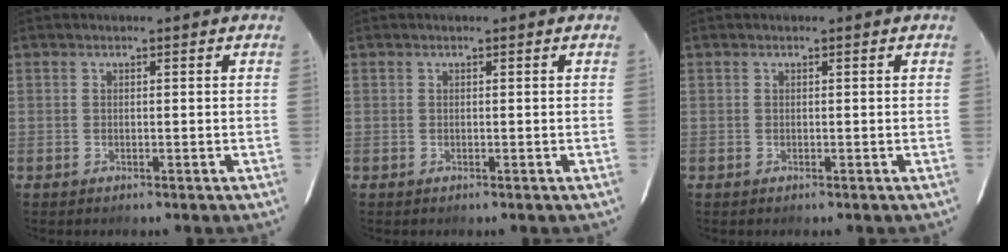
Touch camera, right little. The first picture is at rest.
{"total": 0.0}
{"total": 0.0}